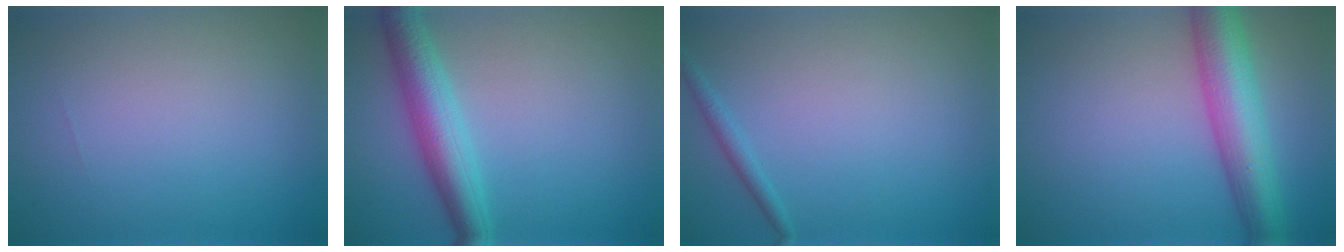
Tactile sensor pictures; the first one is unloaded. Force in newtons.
{"total": 5.0, "press": 5.0, "slide": 0.1}
{"total": 1.1, "press": 1.1, "slide": 0.1}
{"total": 7.5, "press": 7.5, "slide": 0.2}